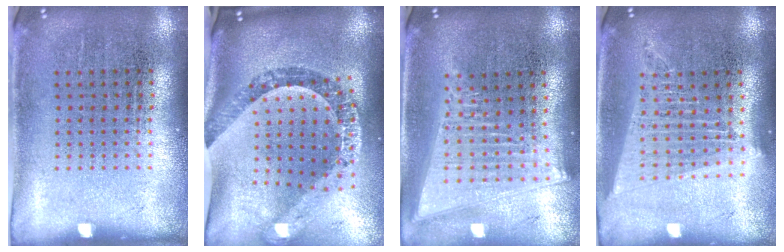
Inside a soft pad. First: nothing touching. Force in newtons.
{"total": 2.5, "press": 2.1, "slide": 1.3}
{"total": 2.0, "press": 1.7, "slide": 1.1}
{"total": 1.8, "press": 1.5, "slide": 0.9}